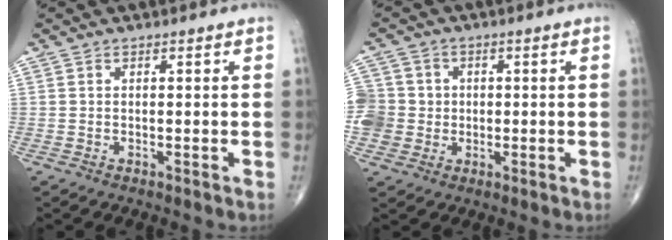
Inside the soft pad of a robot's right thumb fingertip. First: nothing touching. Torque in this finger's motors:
{"motor_torque": [-0.37, 0.13, 0.33, 0.15, 0.00]}